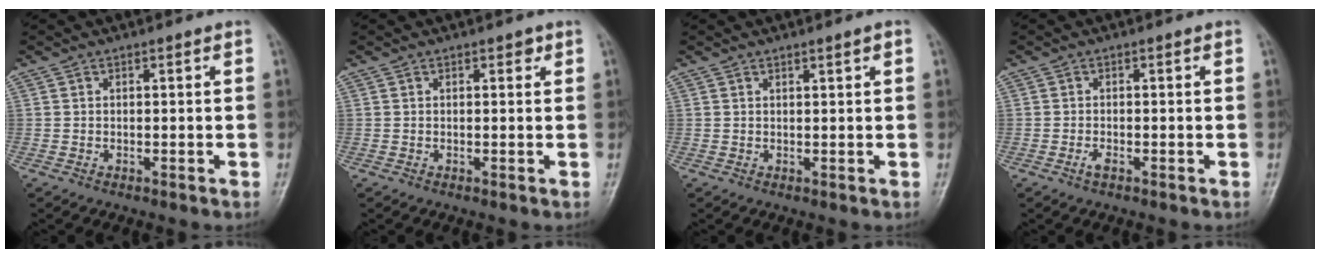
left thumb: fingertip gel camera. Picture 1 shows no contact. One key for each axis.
{"total": 1.0, "fx": 0.6, "fy": 0.6, "fz": 0.6, "tx": 0.000, "ty": -0.001, "tz": 0.004}
{"total": 1.1, "fx": 0.7, "fy": 0.1, "fz": 0.9, "tx": -0.013, "ty": -0.003, "tz": 0.010}
{"total": 1.3, "fx": -0.8, "fy": 0.5, "fz": 1.0, "tx": -0.024, "ty": 0.003, "tz": -0.015}